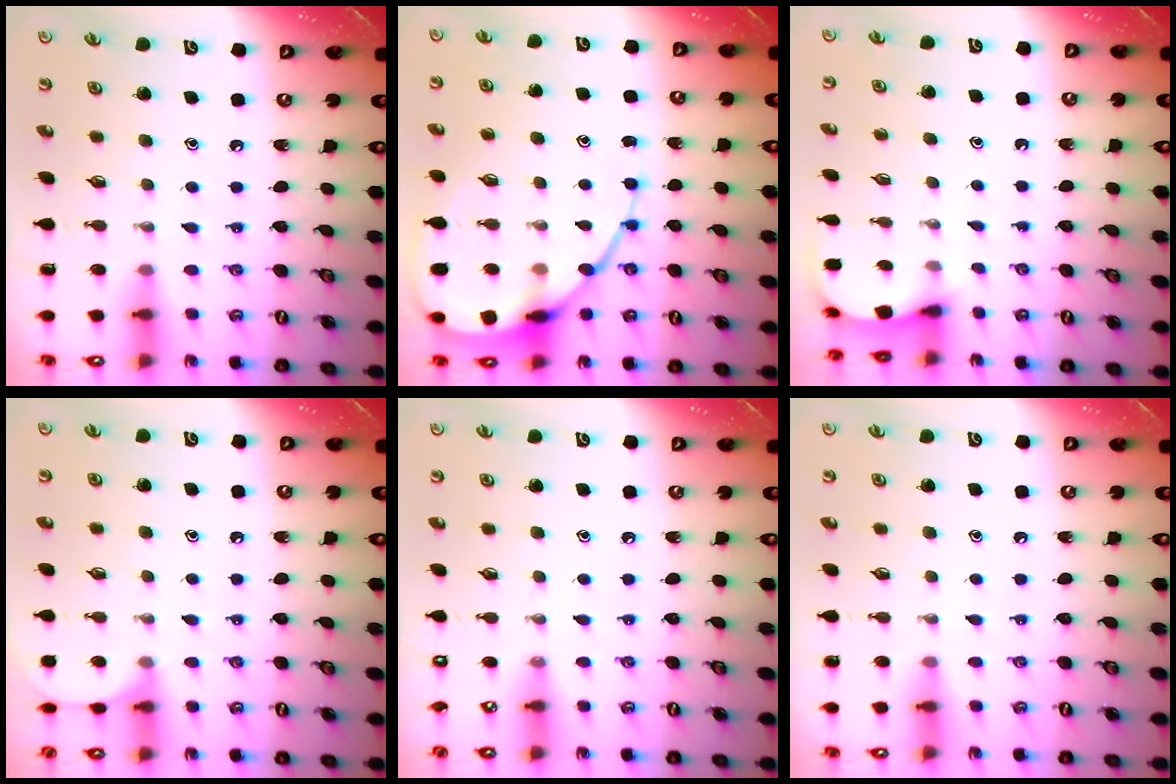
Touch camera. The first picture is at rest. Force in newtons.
{"total": 15.0, "press": 14.9, "slide": 1.2}
{"total": 2.2, "press": 2.2, "slide": 0.2}
{"total": 3.7, "press": 3.6, "slide": 0.5}
{"total": 0.0}
{"total": 0.0}